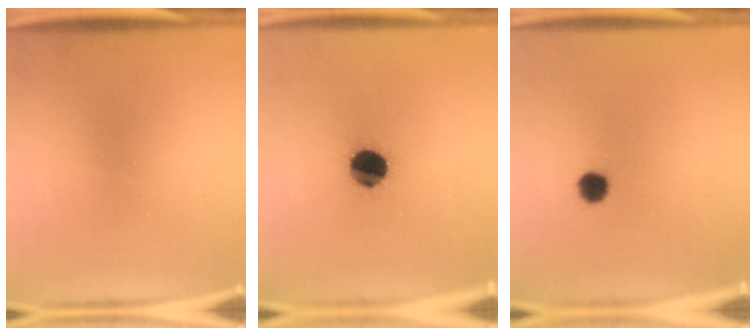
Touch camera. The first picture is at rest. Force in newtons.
{"total": 11.7}
{"total": 3.7}